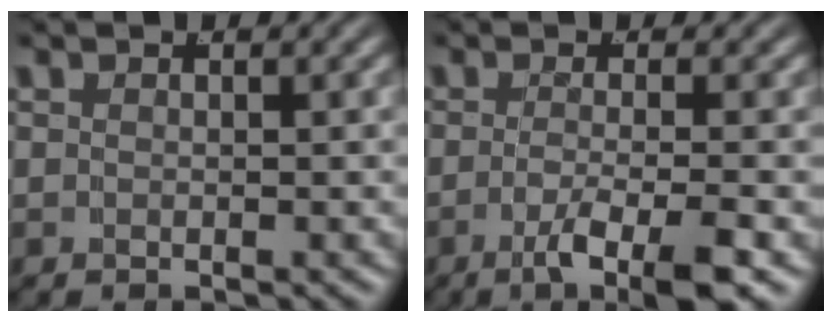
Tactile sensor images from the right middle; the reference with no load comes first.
{"total": 5.4, "force": [-3.1, 0.5, 4.4], "torque": [-0.075, -0.023, -0.040]}